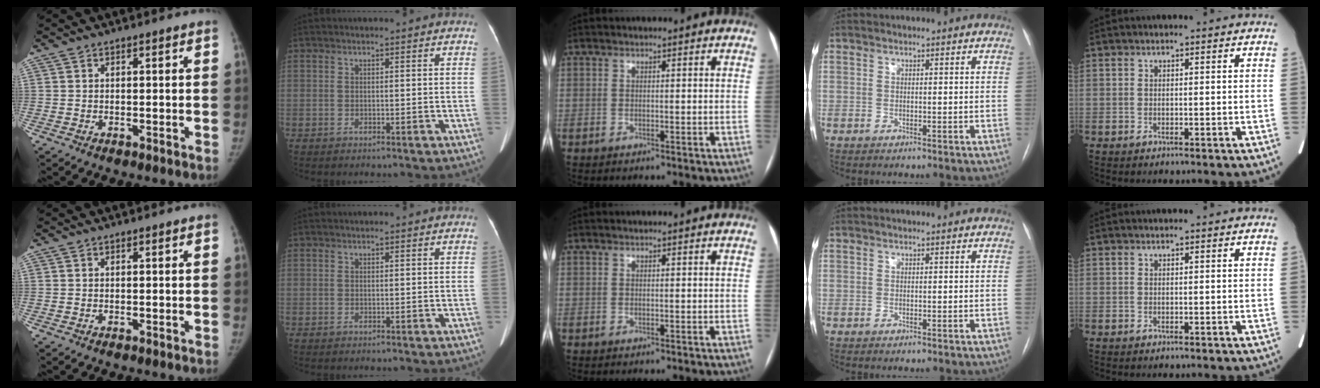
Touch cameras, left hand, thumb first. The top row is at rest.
{}